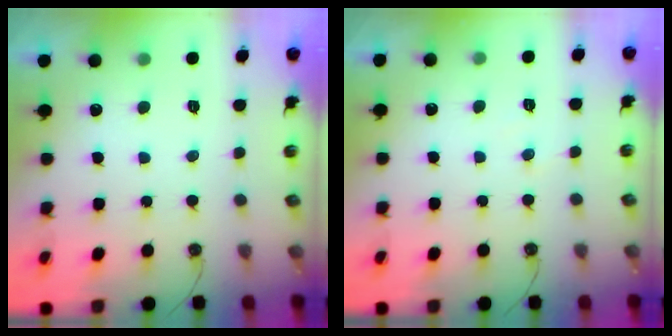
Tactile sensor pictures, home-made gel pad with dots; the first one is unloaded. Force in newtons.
{"total": 4.1, "press": 4.1, "slide": 0.6}